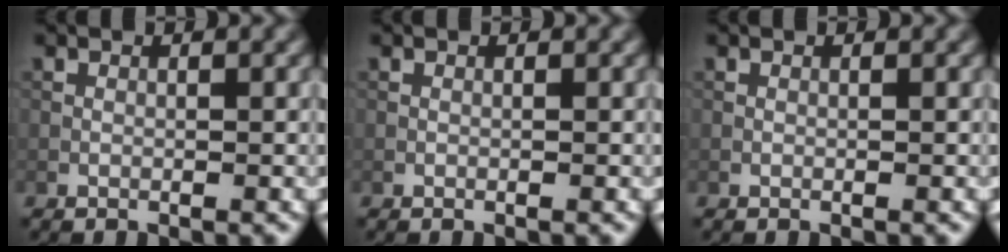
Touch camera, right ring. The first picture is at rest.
{"total": 0.0}
{"total": 0.0}